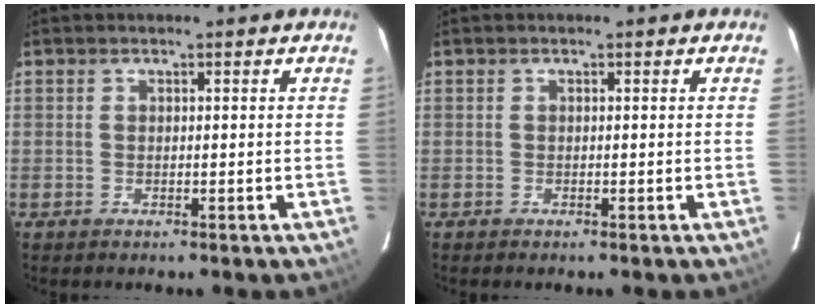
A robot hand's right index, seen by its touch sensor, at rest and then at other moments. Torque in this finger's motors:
{"motor_torque": [0.14, -0.06, 0.05, 0.01]}